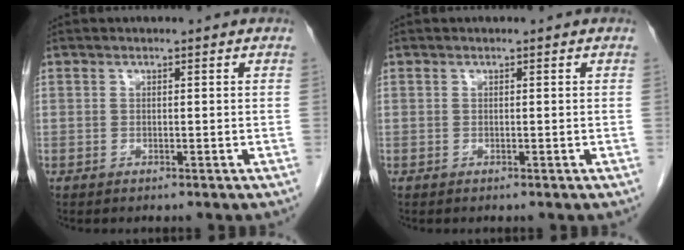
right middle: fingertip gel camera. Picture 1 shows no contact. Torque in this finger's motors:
{"motor_torque": [-0.11, -0.02, 0.00, 0.00]}